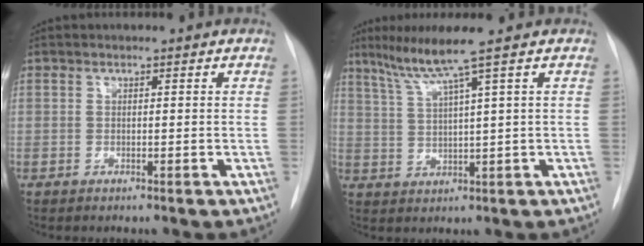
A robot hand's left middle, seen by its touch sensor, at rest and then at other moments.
{"total": 6.2, "force": [4.0, -1.9, 4.4], "torque": [-0.090, 0.002, 0.082]}